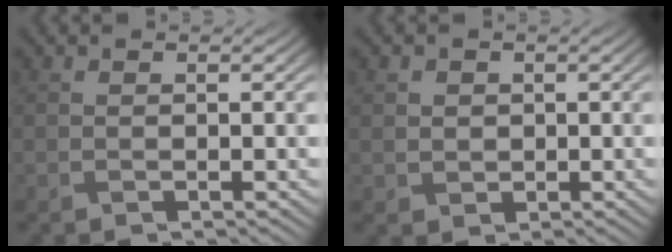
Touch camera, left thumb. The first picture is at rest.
{"total": 1.8, "force": [0.2, 1.7, 0.4], "torque": [-0.017, -0.006, 0.003]}